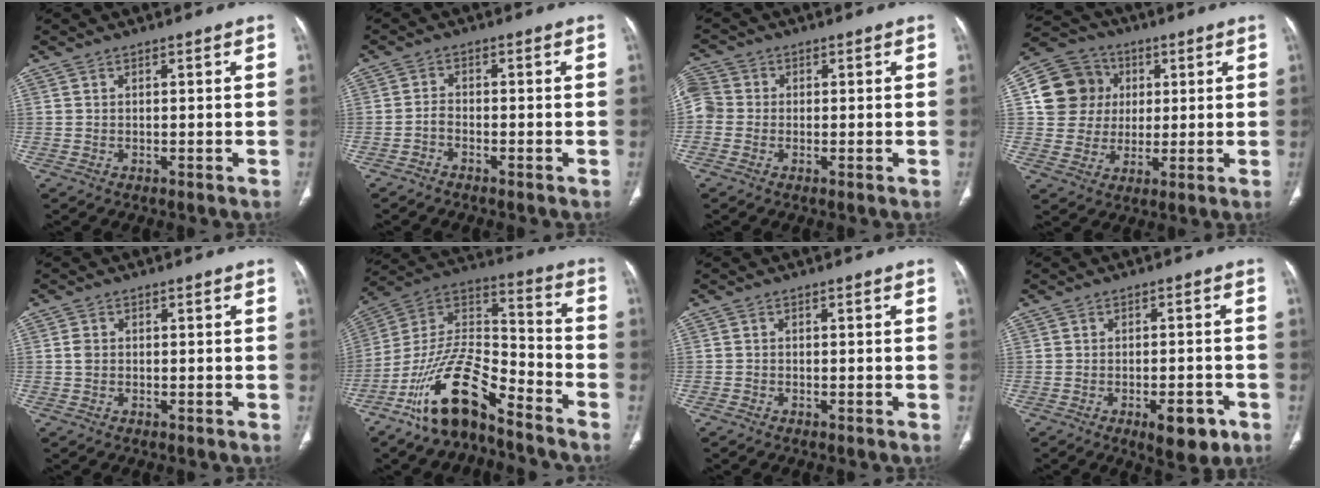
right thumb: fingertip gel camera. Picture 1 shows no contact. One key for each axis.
{"total": 1.7, "fx": -1.2, "fy": 0.8, "fz": 0.9, "tx": -0.017, "ty": 0.013, "tz": -0.027}
{"total": 6.0, "fx": -0.5, "fy": 5.4, "fz": 2.6, "tx": -0.058, "ty": 0.015, "tz": -0.018}
{"total": 12.9, "fx": 2.7, "fy": 11.9, "fz": 4.3, "tx": -0.059, "ty": 0.011, "tz": 0.045}
{"total": 1.5, "fx": -0.2, "fy": 1.2, "fz": 0.9, "tx": -0.016, "ty": 0.002, "tz": -0.006}
{"total": 17.5, "fx": -11.9, "fy": 6.2, "fz": 11.3, "tx": -0.193, "ty": 0.091, "tz": -0.221}
{"total": 0.6, "fx": -0.5, "fy": 0.4, "fz": 0.0, "tx": -0.001, "ty": 0.002, "tz": -0.017}
{"total": 7.0, "fx": -3.4, "fy": 2.9, "fz": 5.4, "tx": -0.060, "ty": 0.008, "tz": -0.042}